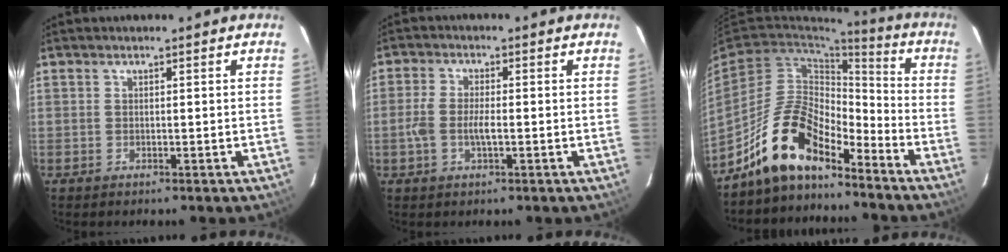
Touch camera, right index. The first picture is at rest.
{"total": 4.7, "force": [-1.1, 1.7, 4.2], "torque": [-0.091, 0.001, -0.023]}
{"total": 13.8, "force": [-10.8, 5.2, 6.9], "torque": [-0.138, 0.019, -0.203]}